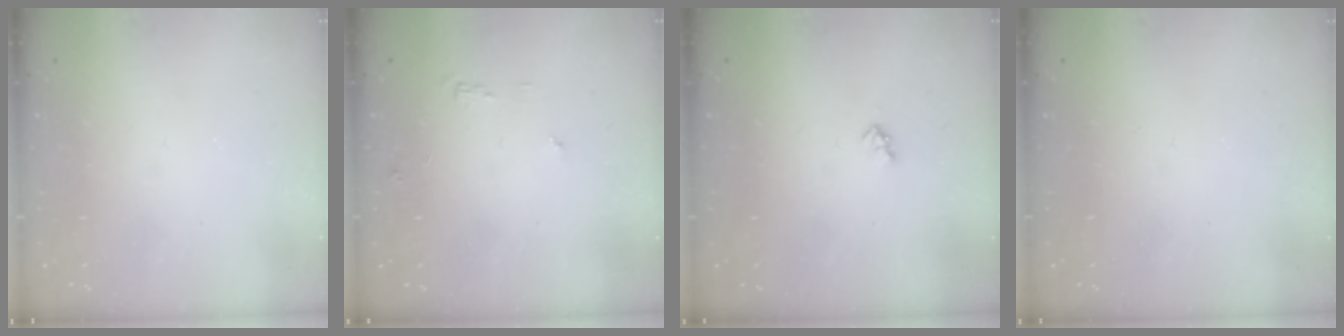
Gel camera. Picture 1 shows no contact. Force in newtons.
{"total": 5.3, "press": 5.3, "slide": 0.5}
{"total": 2.2, "press": 2.1, "slide": 0.4}
{"total": 0.0}